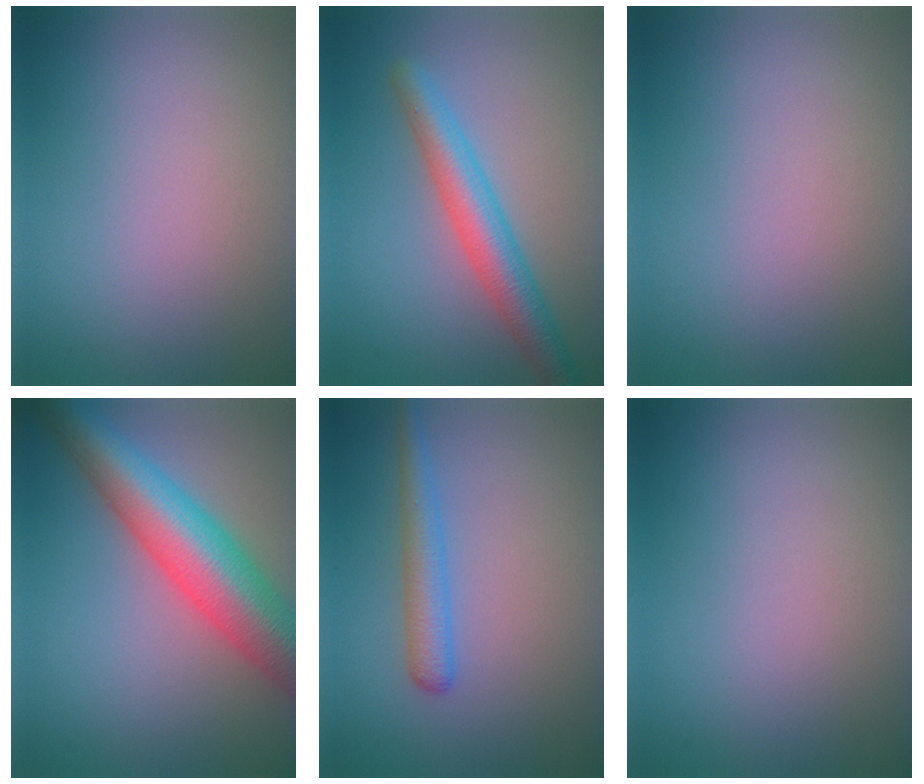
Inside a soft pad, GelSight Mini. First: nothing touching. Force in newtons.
{"total": 4.9, "press": 4.9, "slide": 0.2}
{"total": 0.0}
{"total": 10.5, "press": 10.5, "slide": 0.5}
{"total": 2.8, "press": 2.8, "slide": 0.1}
{"total": 0.0}